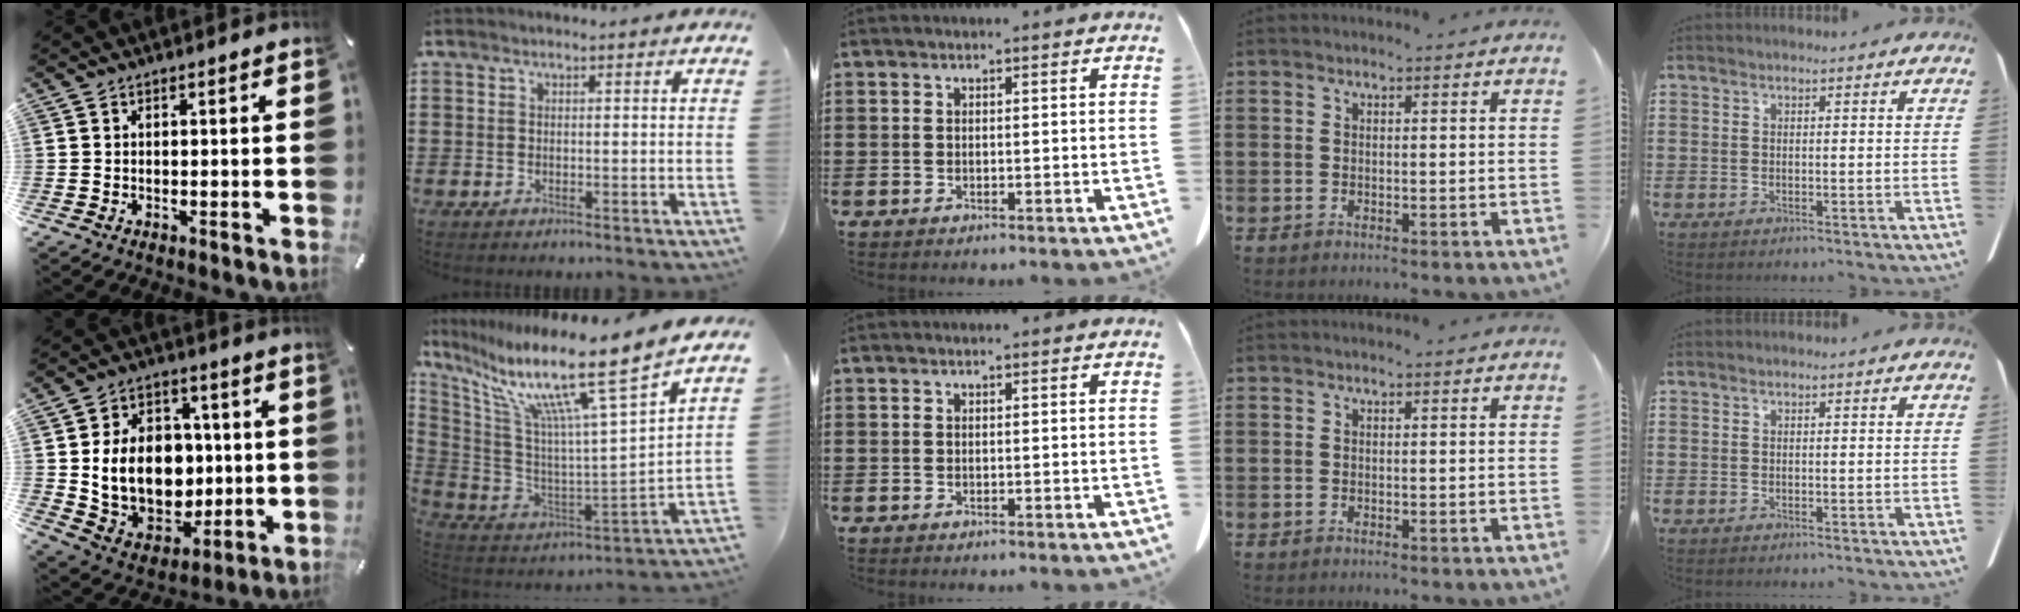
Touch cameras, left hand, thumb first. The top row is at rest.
{"thumb": {"total": 15.8, "force": [1.2, 13.1, 8.8], "torque": [-0.169, -0.007, 0.038]}, "index": {"total": 15.0, "force": [10.5, -0.7, 10.6], "torque": [-0.222, -0.071, 0.158]}}